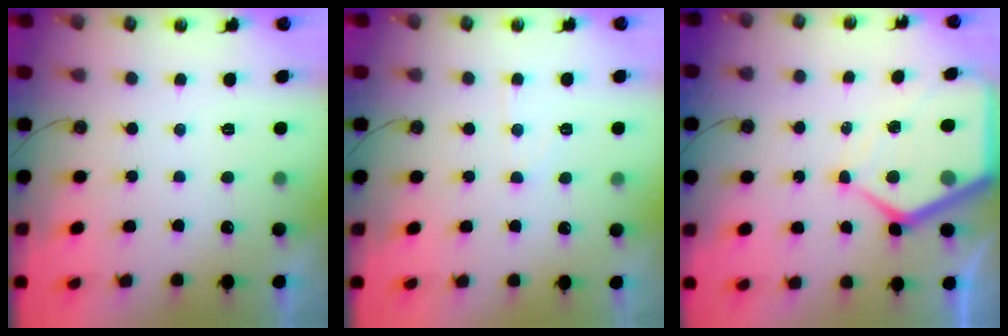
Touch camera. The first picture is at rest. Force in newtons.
{"total": 5.3, "press": 5.3, "slide": 0.6}
{"total": 12.1, "press": 12.1, "slide": 0.9}